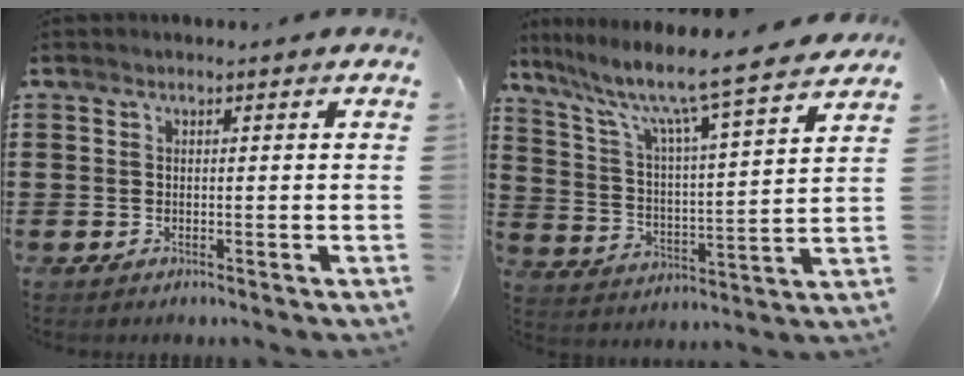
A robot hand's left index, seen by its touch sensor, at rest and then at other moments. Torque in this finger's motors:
{"motor_torque": [1.14, -0.99, 0.95, 0.21]}